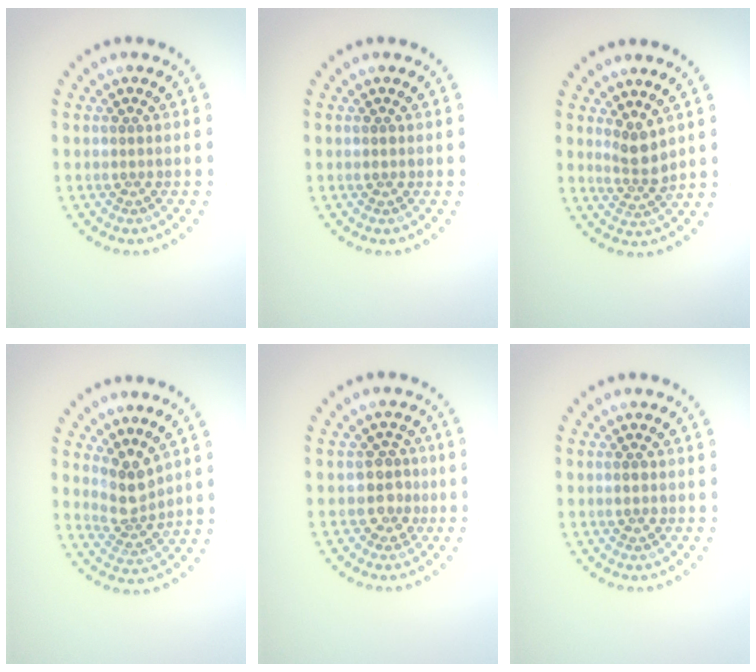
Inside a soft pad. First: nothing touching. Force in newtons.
{"total": 0.5, "press": 0.5, "slide": 0.1}
{"total": 2.2, "press": 1.7, "slide": 1.3}
{"total": 2.7, "press": 2.1, "slide": 1.7}
{"total": 2.2, "press": 1.8, "slide": 1.4}
{"total": 1.1, "press": 1.0, "slide": 0.3}